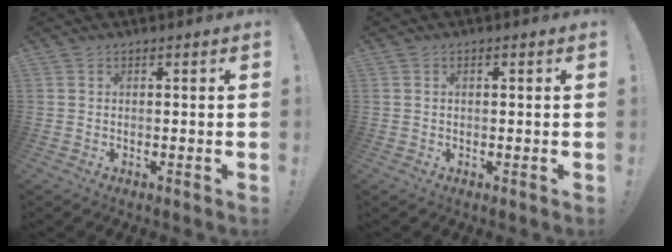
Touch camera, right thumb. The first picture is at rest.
{"total": 0.7, "force": [0.1, 0.3, 0.7], "torque": [-0.016, 0.003, 0.002]}